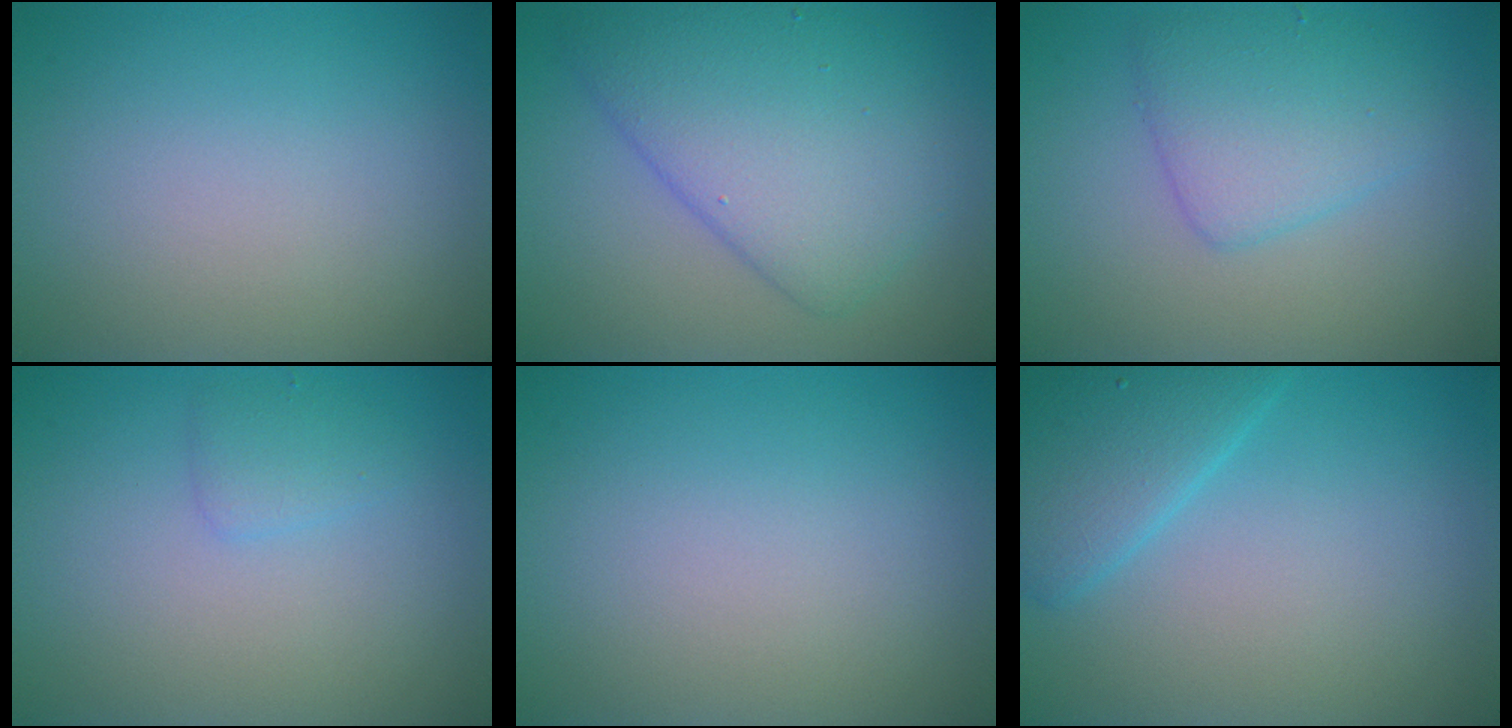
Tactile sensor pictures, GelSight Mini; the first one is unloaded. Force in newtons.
{"total": 7.0, "press": 7.0, "slide": 0.3}
{"total": 3.8, "press": 3.8, "slide": 0.2}
{"total": 1.3, "press": 1.3, "slide": 0.0}
{"total": 0.0}
{"total": 4.2, "press": 4.2, "slide": 0.2}